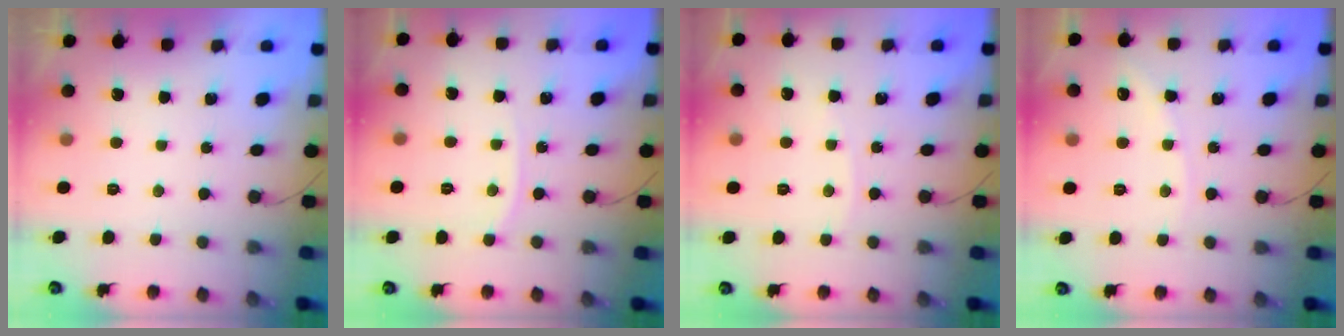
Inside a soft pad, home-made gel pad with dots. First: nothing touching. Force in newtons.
{"total": 3.5, "press": 3.5, "slide": 0.5}
{"total": 1.6, "press": 1.6, "slide": 0.2}
{"total": 2.6, "press": 2.6, "slide": 0.4}